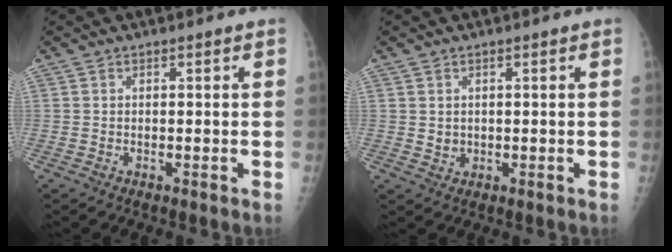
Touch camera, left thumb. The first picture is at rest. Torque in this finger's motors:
{"motor_torque": [-0.12, 0.08, 0.08, -0.03, 0.00]}